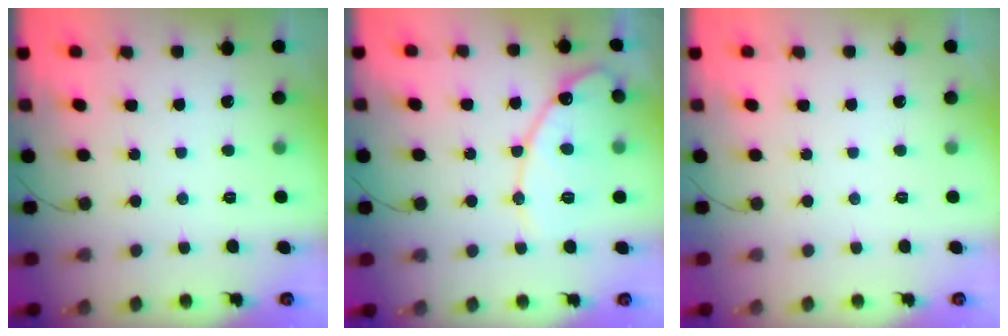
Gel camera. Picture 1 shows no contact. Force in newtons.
{"total": 13.9, "press": 13.9, "slide": 0.9}
{"total": 0.0}